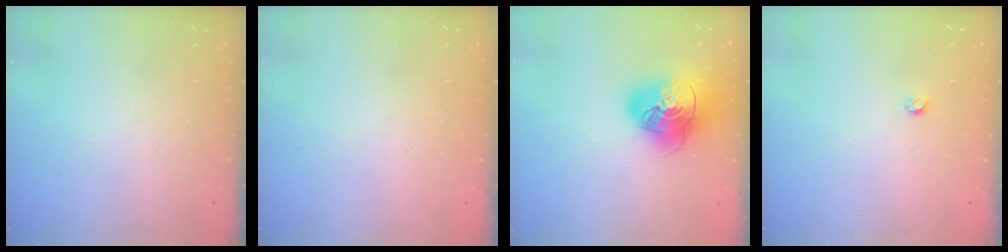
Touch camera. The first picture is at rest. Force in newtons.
{"total": 0.7, "press": 0.7, "slide": 0.1}
{"total": 19.6, "press": 19.4, "slide": 2.7}
{"total": 2.9, "press": 2.8, "slide": 0.5}